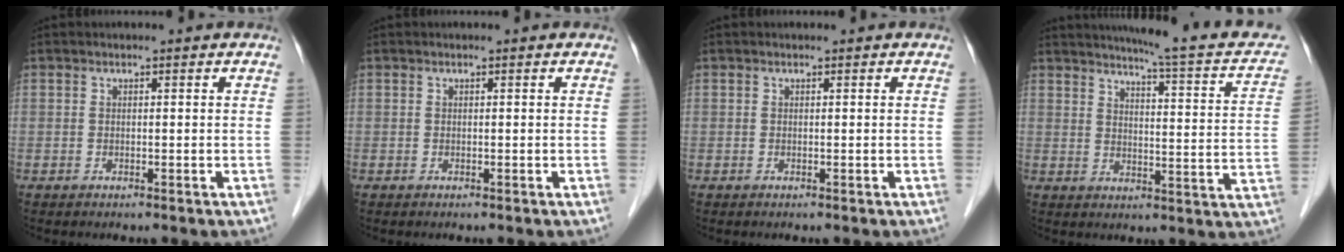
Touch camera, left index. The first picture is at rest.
{"total": 0.0}
{"total": 0.0}
{"total": 16.4, "force": [14.0, 1.7, 8.5], "torque": [-0.107, -0.024, 0.156]}